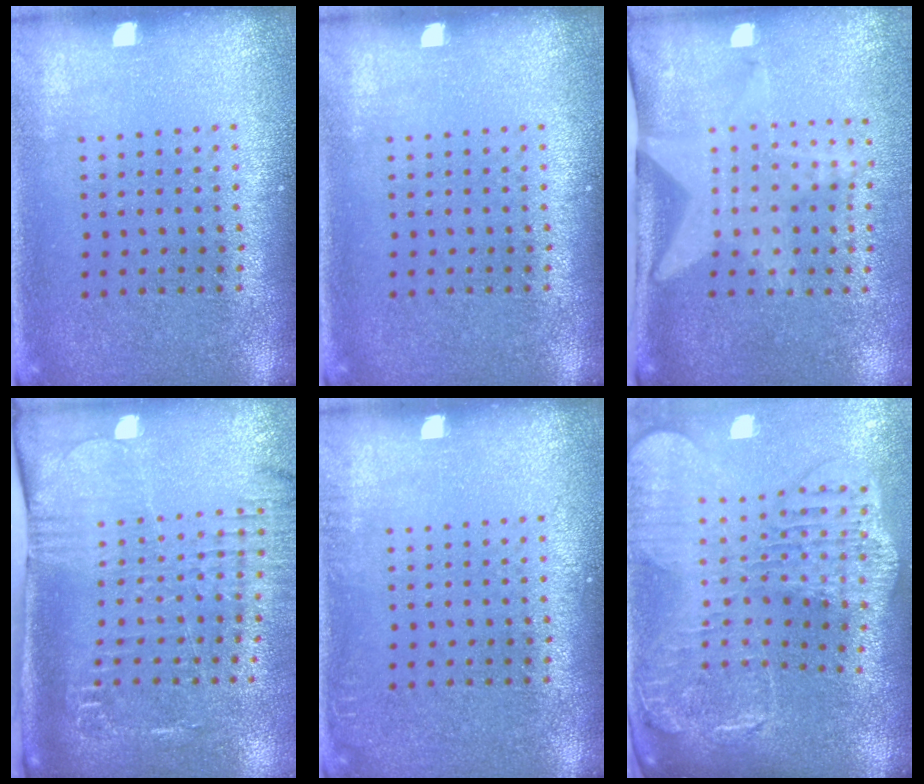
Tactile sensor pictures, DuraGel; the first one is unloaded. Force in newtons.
{"total": 0.0}
{"total": 2.1, "press": 1.5, "slide": 1.4}
{"total": 2.5, "press": 2.1, "slide": 1.3}
{"total": 0.5, "press": 0.5, "slide": 0.0}
{"total": 2.9, "press": 2.4, "slide": 1.5}